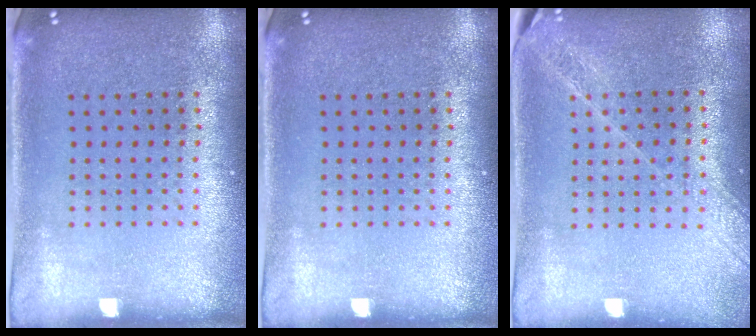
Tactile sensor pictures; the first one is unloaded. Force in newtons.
{"total": 0.0}
{"total": 1.6, "press": 1.5, "slide": 0.6}